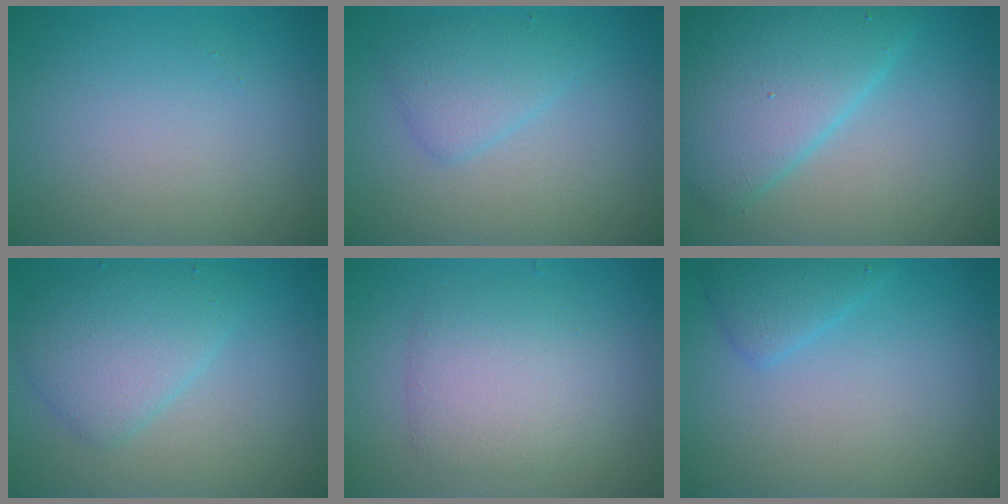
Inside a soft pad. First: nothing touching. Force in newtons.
{"total": 2.6, "press": 2.6, "slide": 0.1}
{"total": 7.2, "press": 7.2, "slide": 0.2}
{"total": 4.1, "press": 4.1, "slide": 0.1}
{"total": 3.7, "press": 3.7, "slide": 0.1}
{"total": 1.9, "press": 1.9, "slide": 0.1}